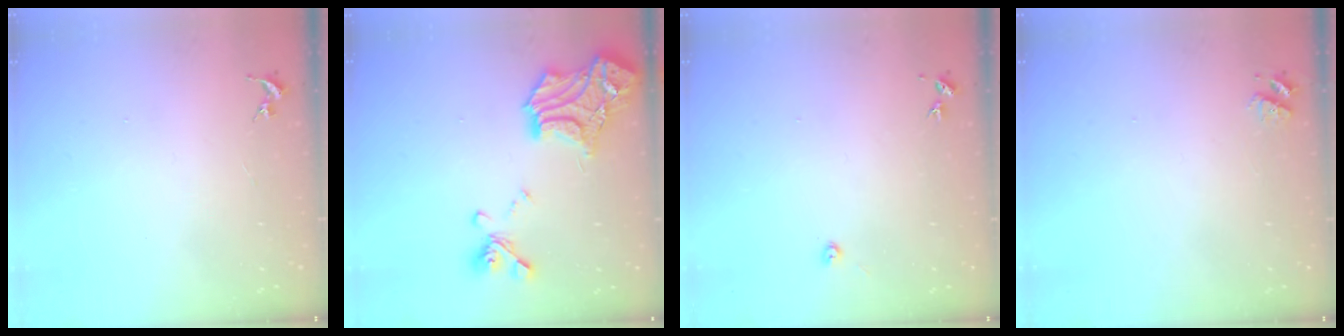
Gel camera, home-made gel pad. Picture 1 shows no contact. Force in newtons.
{"total": 22.9, "press": 22.8, "slide": 2.3}
{"total": 2.2, "press": 2.2, "slide": 0.3}
{"total": 4.7, "press": 4.7, "slide": 0.7}